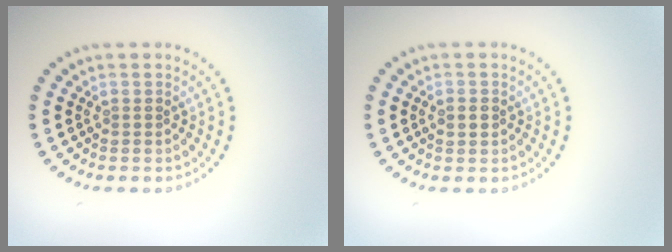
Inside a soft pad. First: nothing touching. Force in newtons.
{"total": 1.4, "press": 1.4, "slide": 0.1}